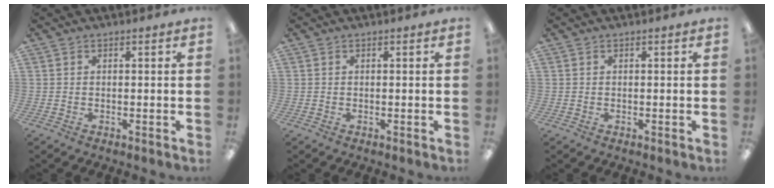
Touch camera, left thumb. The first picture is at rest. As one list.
[{"total": 0.0}, {"total": 0.0}]